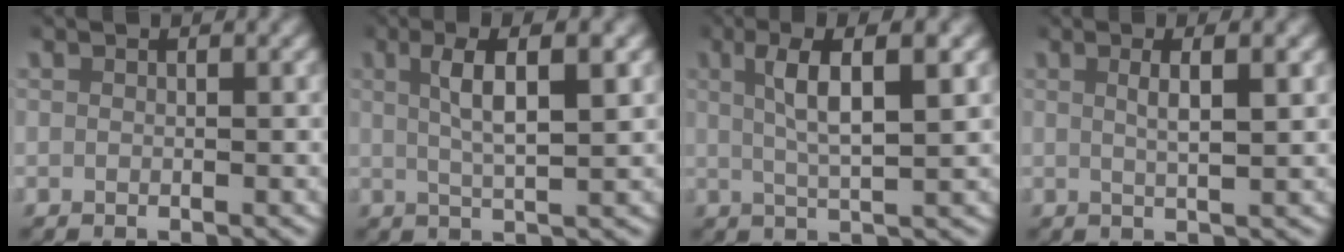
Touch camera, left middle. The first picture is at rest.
{"total": 4.2, "force": [1.3, 0.4, 3.9], "torque": [-0.067, 0.009, 0.022]}
{"total": 4.6, "force": [1.4, 0.4, 4.4], "torque": [-0.073, 0.011, 0.023]}
{"total": 2.8, "force": [0.9, 0.2, 2.6], "torque": [-0.044, 0.002, 0.018]}